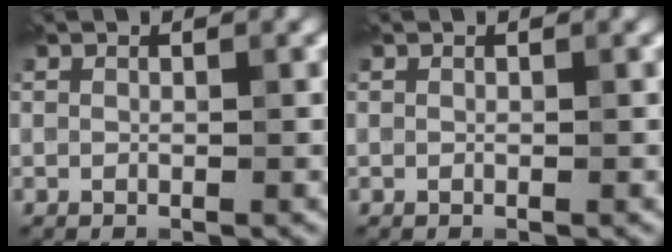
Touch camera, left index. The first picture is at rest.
{"total": 0.0}